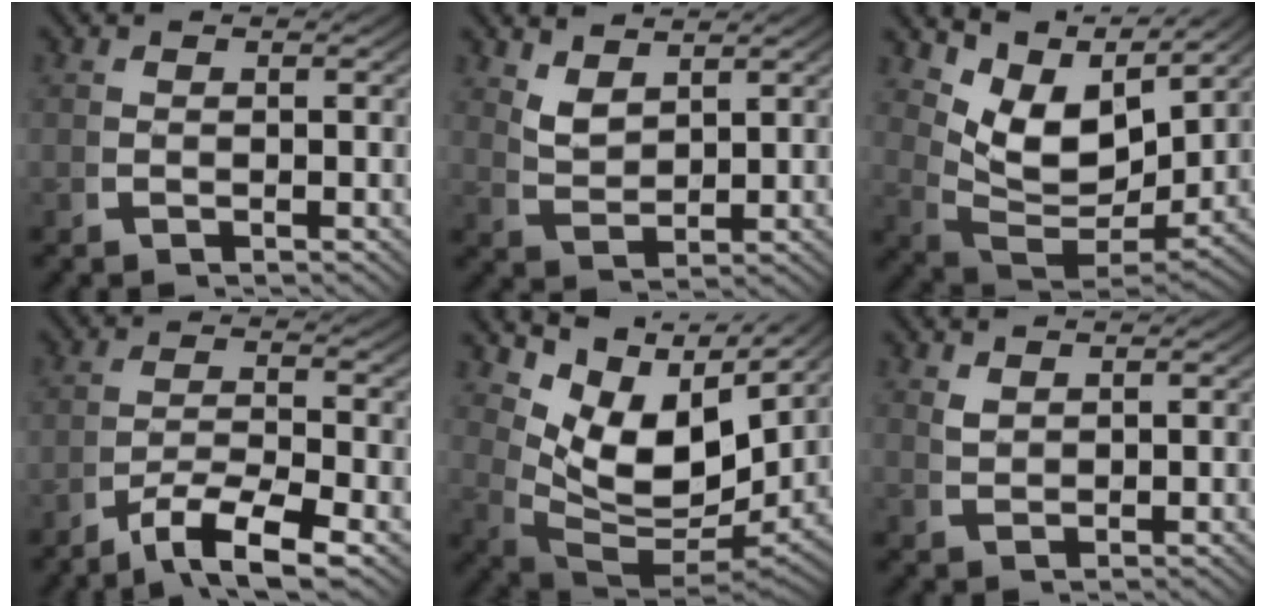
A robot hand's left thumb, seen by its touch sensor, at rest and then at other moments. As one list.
[{"total": 3.2, "force": [3.1, 0.6, 0.7], "torque": [-0.010, -0.007, 0.069]}, {"total": 9.4, "force": [3.2, 5.6, 6.8], "torque": [-0.145, -0.045, 0.073]}, {"total": 5.3, "force": [-1.8, 2.9, 4.2], "torque": [-0.078, -0.018, -0.022]}, {"total": 12.5, "force": [3.3, 7.5, 9.4], "torque": [-0.180, -0.048, 0.073]}, {"total": 1.5, "force": [1.5, 0.0, 0.1], "torque": [-0.002, -0.003, 0.037]}]